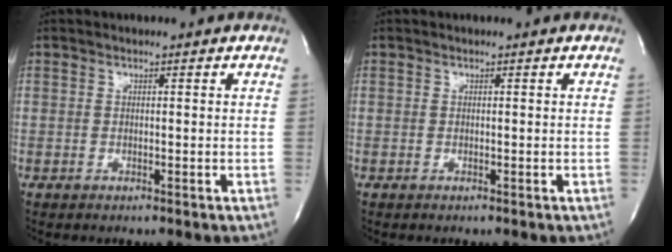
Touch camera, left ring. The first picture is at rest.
{"total": 0.0}